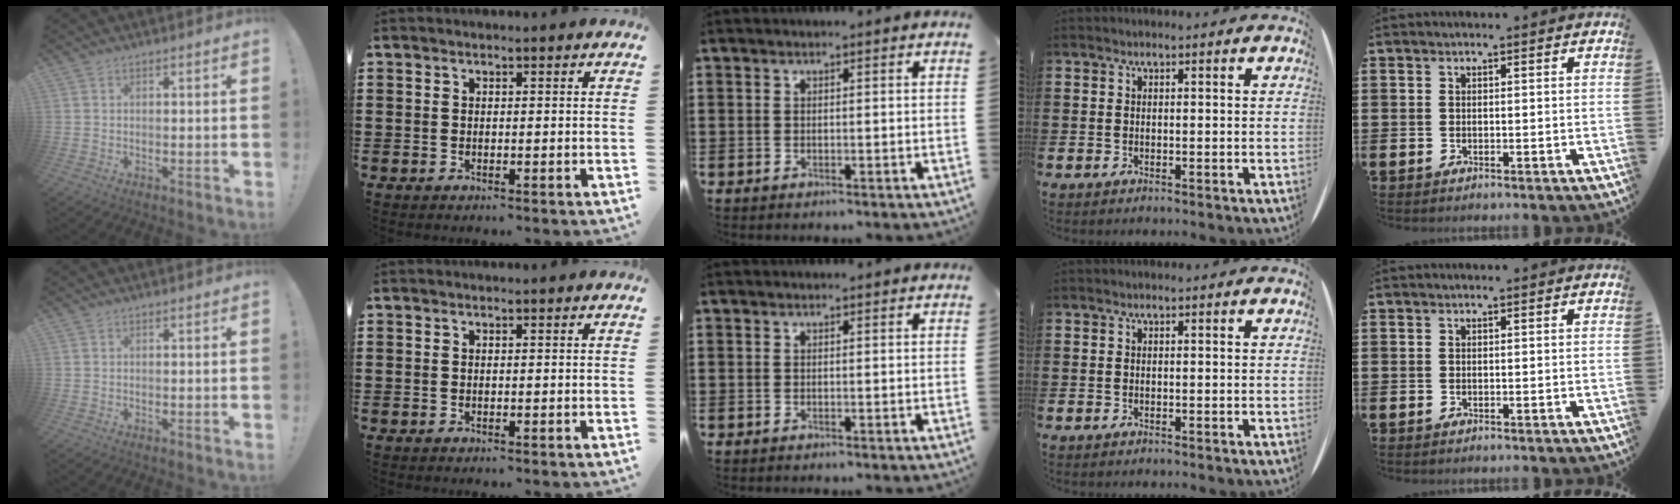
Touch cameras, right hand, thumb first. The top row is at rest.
{}